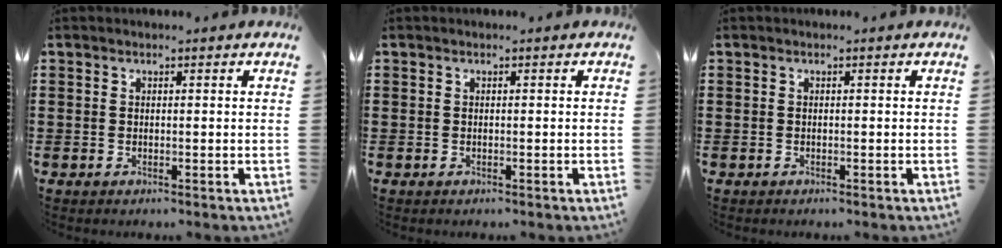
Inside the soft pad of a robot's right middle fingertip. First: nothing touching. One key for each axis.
{"total": 0.0}
{"total": 0.0}